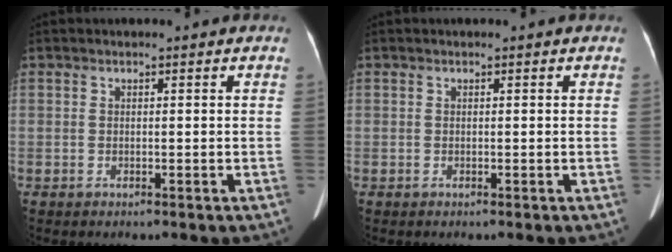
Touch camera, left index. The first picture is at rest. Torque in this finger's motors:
{"motor_torque": [0.05, 0.05, 0.00, 0.01]}